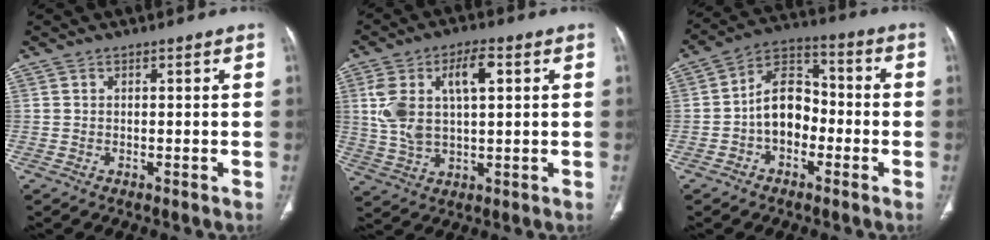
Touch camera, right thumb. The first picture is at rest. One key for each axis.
{"total": 12.3, "fx": 3.2, "fy": 6.0, "fz": 10.3, "tx": -0.202, "ty": 0.011, "tz": 0.063}
{"total": 10.6, "fx": -2.3, "fy": 7.6, "fz": 7.0, "tx": -0.090, "ty": 0.042, "tz": -0.056}